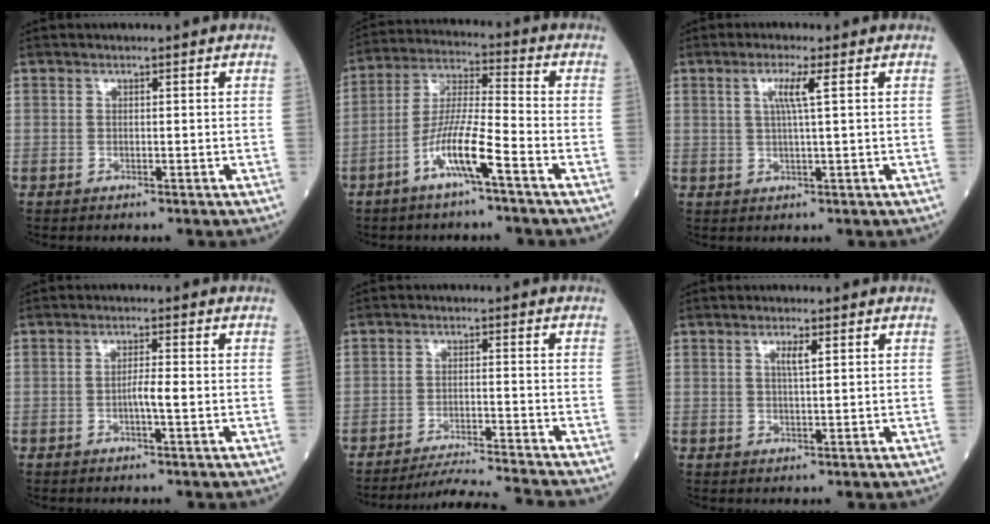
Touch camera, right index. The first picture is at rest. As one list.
[{"total": 9.2, "force": [-4.8, 0.3, 7.9], "torque": [-0.156, 0.003, -0.096]}, {"total": 3.6, "force": [1.2, -0.6, 3.3], "torque": [-0.068, 0.001, 0.021]}, {"total": 2.4, "force": [-0.6, -0.1, 2.3], "torque": [-0.040, 0.001, -0.012]}, {"total": 9.8, "force": [-9.3, -2.5, 1.9], "torque": [-0.021, -0.015, -0.151]}, {"total": 2.1, "force": [0.9, 0.1, 1.9], "torque": [-0.038, -0.002, 0.015]}]